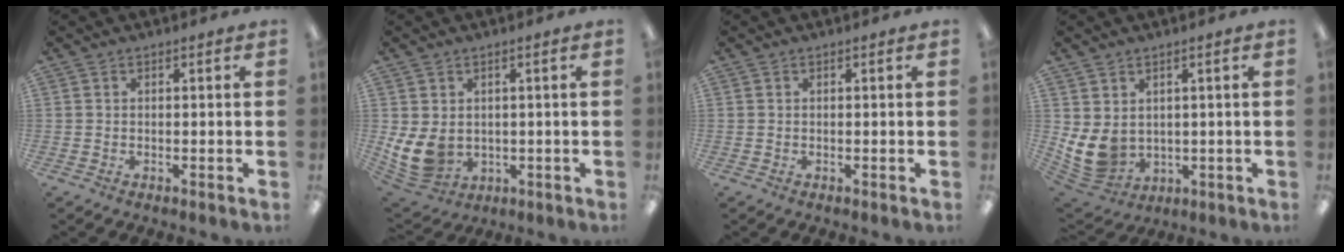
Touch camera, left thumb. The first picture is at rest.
{"total": 8.5, "force": [0.5, 6.6, 5.3], "torque": [-0.125, -0.008, 0.015]}
{"total": 0.0}
{"total": 8.6, "force": [1.2, 6.7, 5.3], "torque": [-0.130, -0.018, 0.030]}